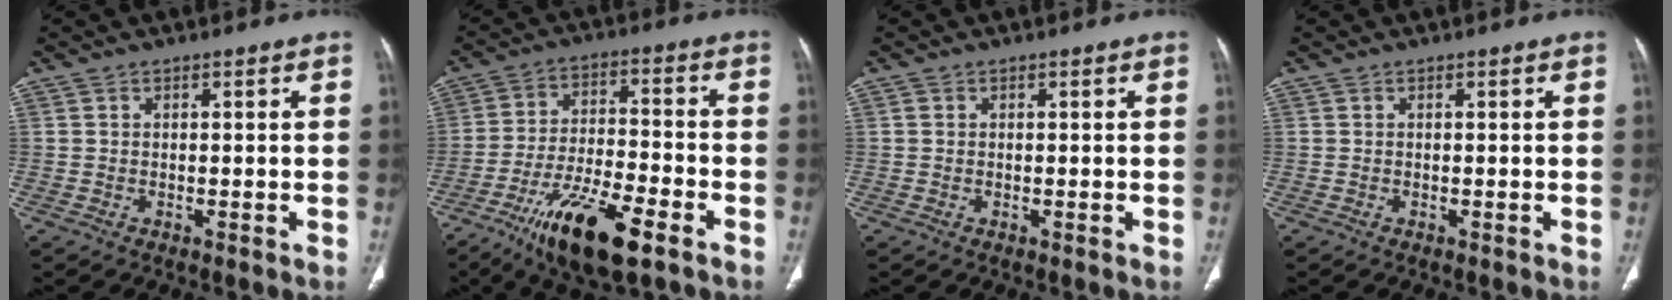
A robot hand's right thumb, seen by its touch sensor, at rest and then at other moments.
{"total": 16.0, "force": [-9.2, 4.6, 12.2], "torque": [-0.219, 0.033, -0.157]}
{"total": 0.6, "force": [0.1, 0.5, 0.2], "torque": [-0.001, 0.002, 0.002]}
{"total": 0.0}